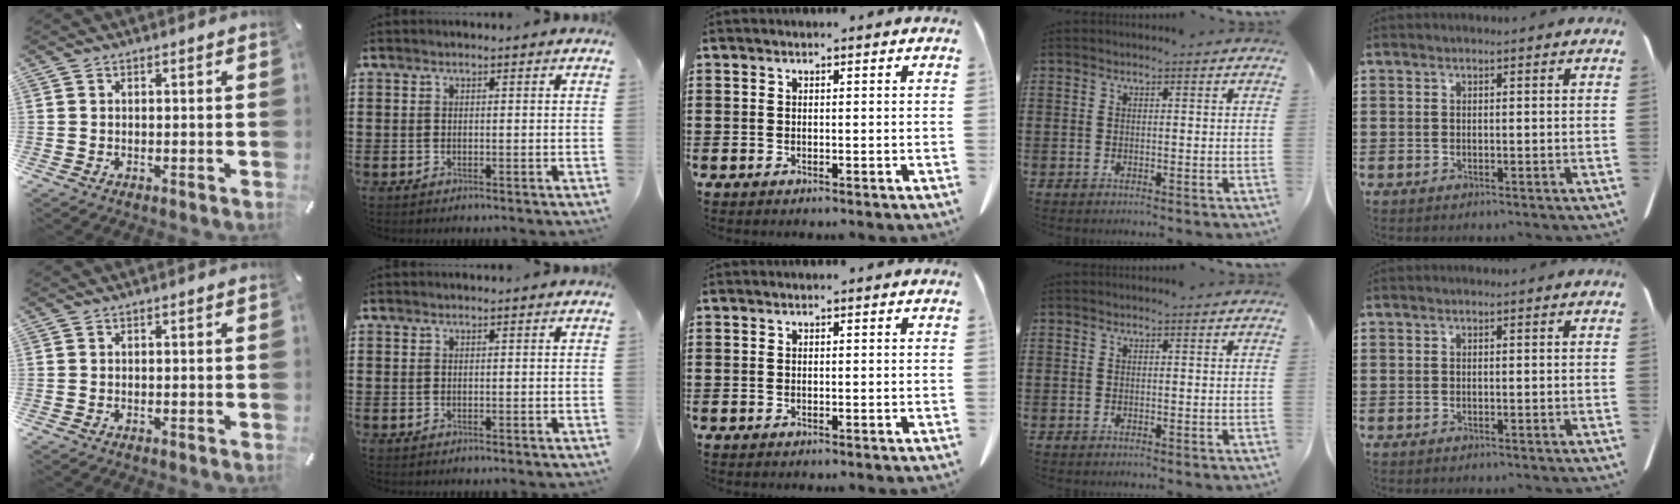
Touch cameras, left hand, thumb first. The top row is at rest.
{}